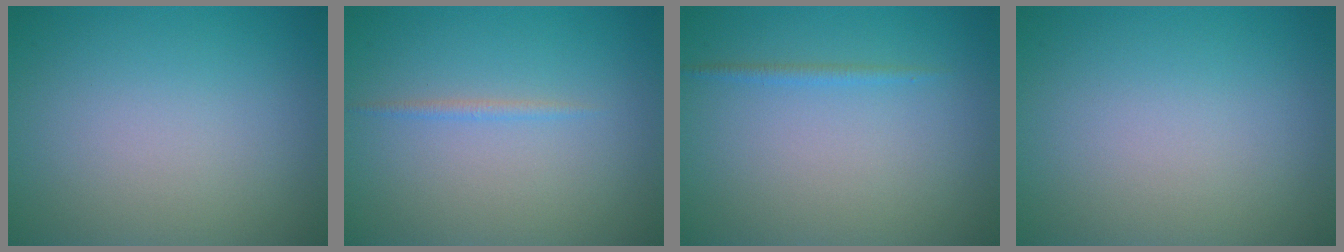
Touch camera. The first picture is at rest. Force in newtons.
{"total": 0.7, "press": 0.7, "slide": 0.1}
{"total": 0.8, "press": 0.8, "slide": 0.1}
{"total": 0.0}